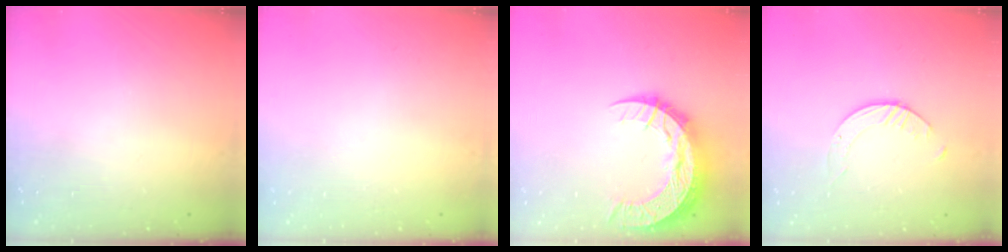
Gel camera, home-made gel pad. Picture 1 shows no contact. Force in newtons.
{"total": 0.0}
{"total": 15.4, "press": 15.3, "slide": 1.1}
{"total": 2.7, "press": 2.7, "slide": 0.3}